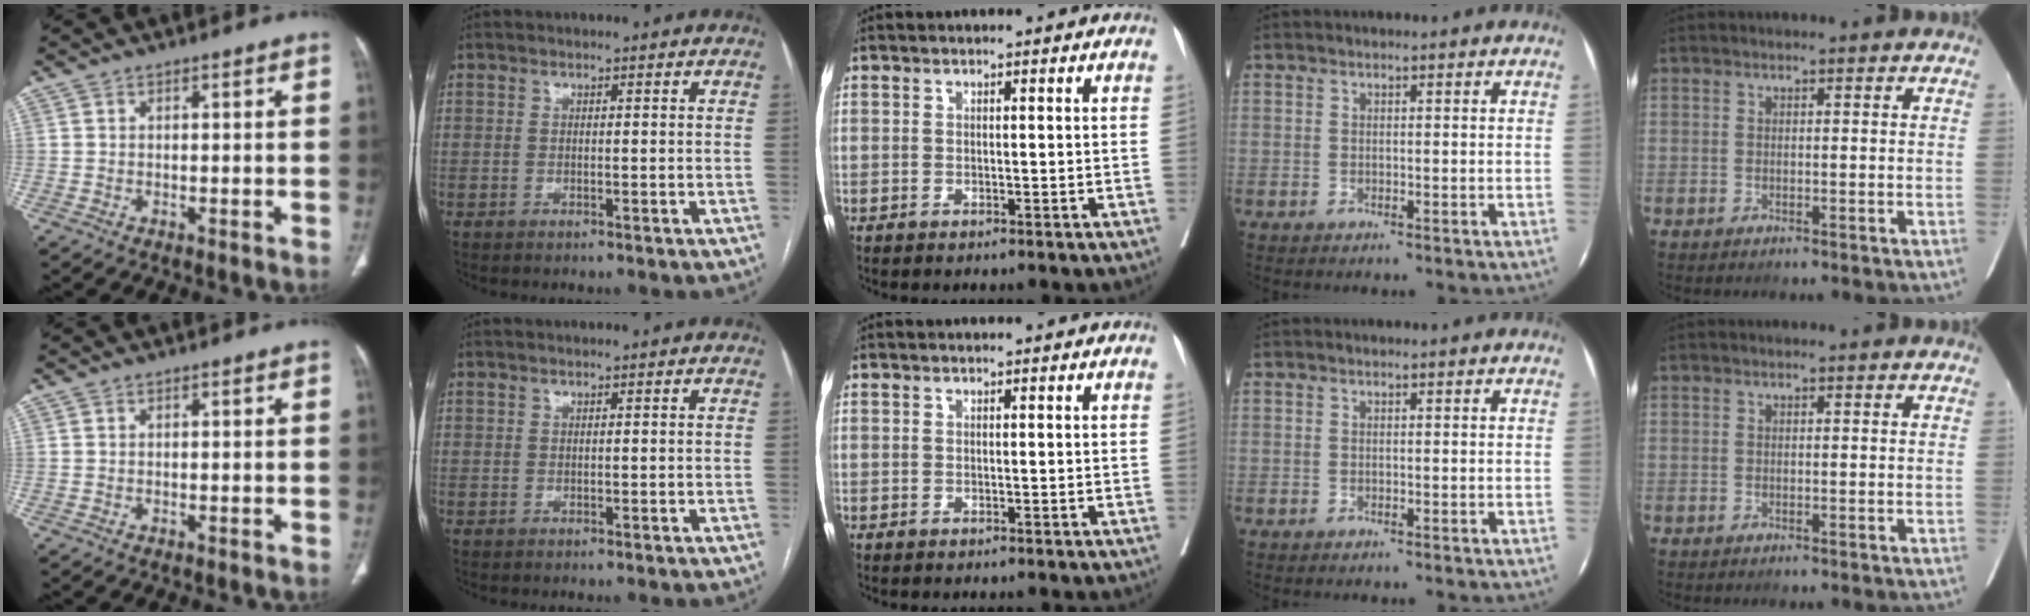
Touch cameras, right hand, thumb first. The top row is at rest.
{}